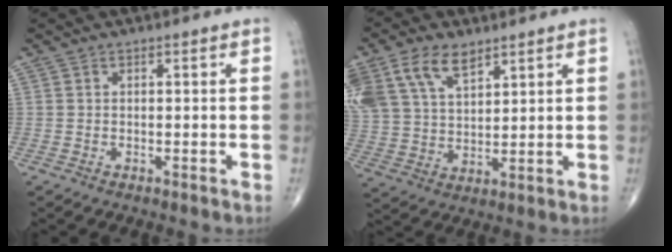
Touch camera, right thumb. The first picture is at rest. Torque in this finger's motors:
{"motor_torque": [2.31, 2.69, 1.83, 0.94, 0.45]}